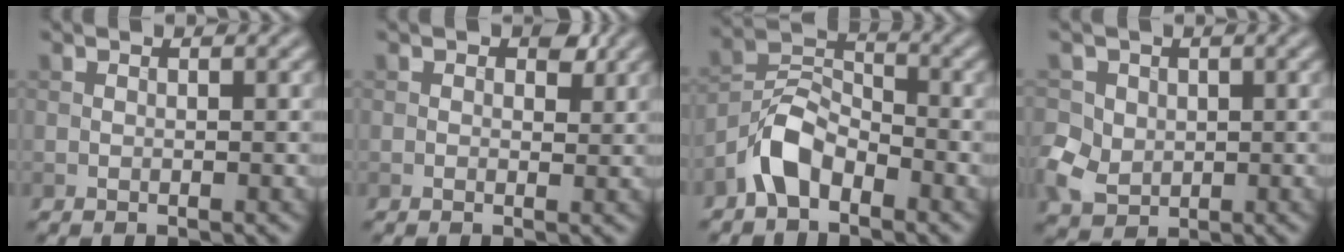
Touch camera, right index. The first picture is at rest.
{"total": 1.4, "force": [0.4, 0.9, 1.0], "torque": [-0.007, -0.002, 0.005]}
{"total": 4.6, "force": [-3.0, 2.5, 2.4], "torque": [-0.044, 0.013, -0.067]}
{"total": 4.3, "force": [-0.3, 3.8, 2.0], "torque": [-0.046, 0.001, -0.003]}